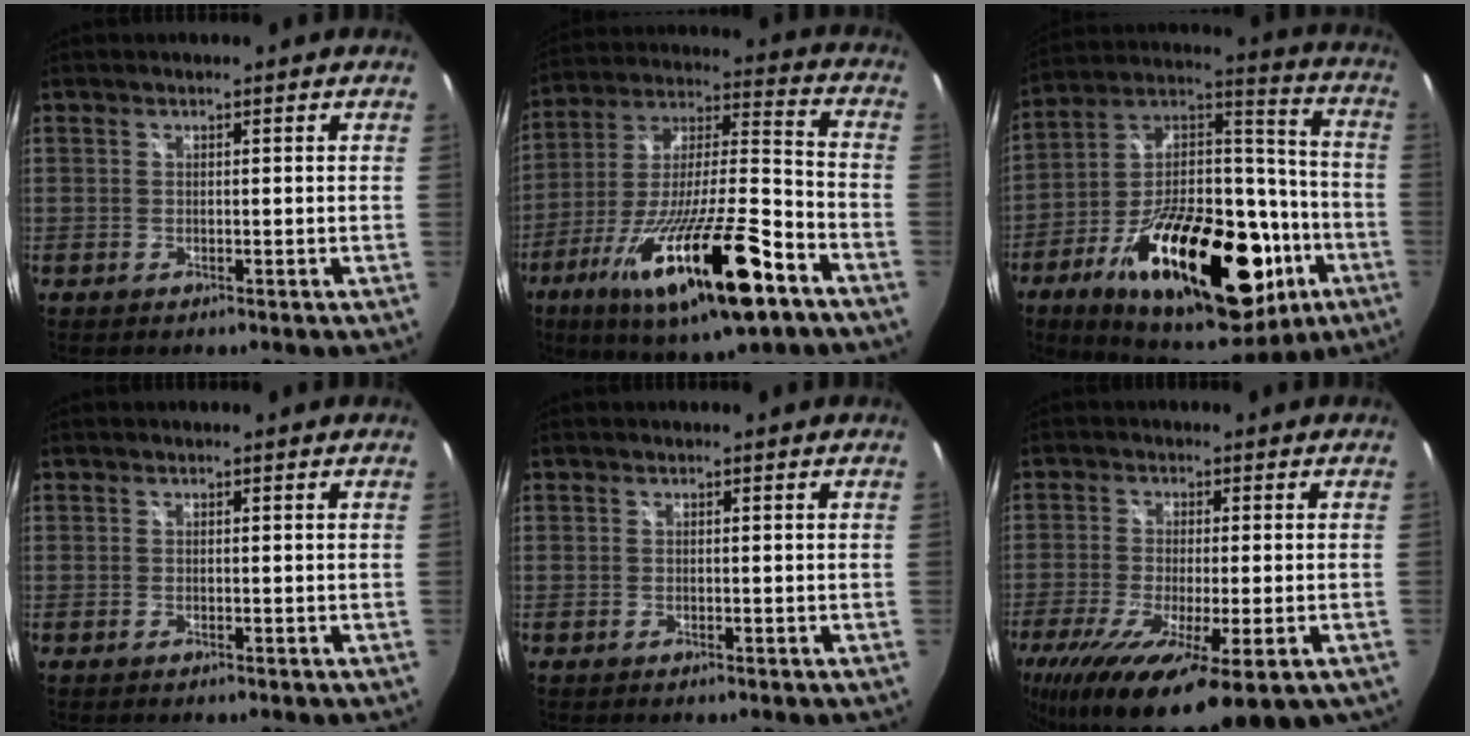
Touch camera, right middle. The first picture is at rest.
{"total": 25.8, "force": [-14.1, 5.5, 20.8], "torque": [-0.371, -0.052, -0.239]}
{"total": 33.5, "force": [-13.6, 16.2, 26.0], "torque": [-0.427, 0.018, -0.200]}
{"total": 0.0}
{"total": 0.0}
{"total": 19.1, "force": [-10.9, 4.8, 15.0], "torque": [-0.286, -0.076, -0.166]}